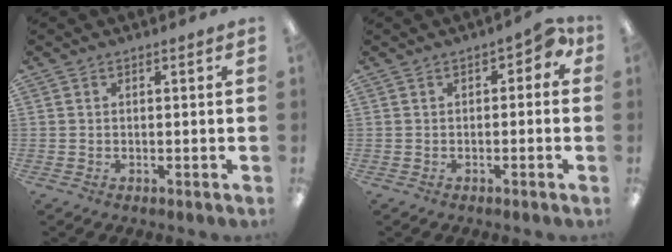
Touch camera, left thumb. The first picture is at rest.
{"total": 3.5, "force": [0.0, 2.2, 2.8], "torque": [-0.035, 0.006, -0.004]}